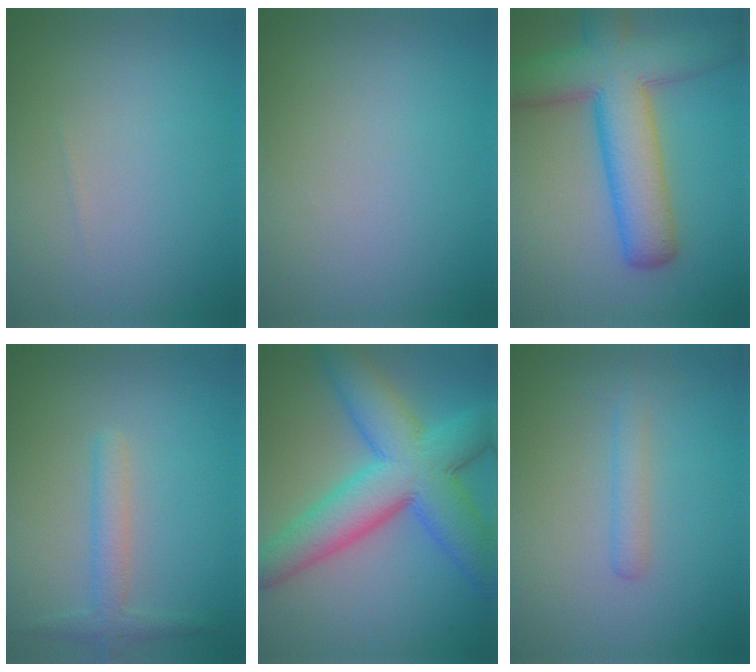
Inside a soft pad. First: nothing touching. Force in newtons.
{"total": 0.0}
{"total": 9.9, "press": 9.9, "slide": 0.4}
{"total": 2.2, "press": 2.2, "slide": 0.1}
{"total": 10.6, "press": 10.6, "slide": 0.2}
{"total": 1.7, "press": 1.7, "slide": 0.1}